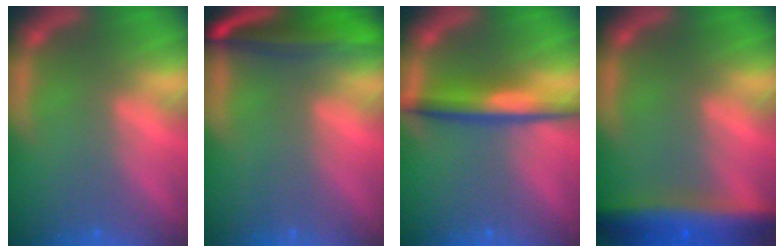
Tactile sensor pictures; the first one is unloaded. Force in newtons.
{"total": 7.1}
{"total": 4.5}
{"total": 7.0}